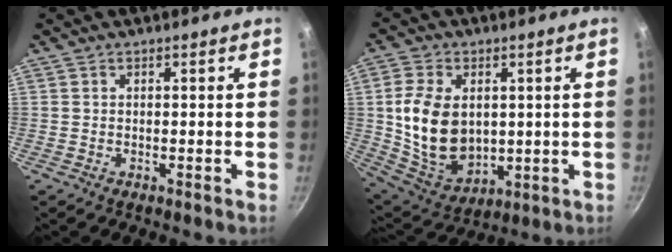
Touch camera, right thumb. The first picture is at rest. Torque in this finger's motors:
{"motor_torque": [-0.58, 1.41, 1.03, 0.79, 0.13]}